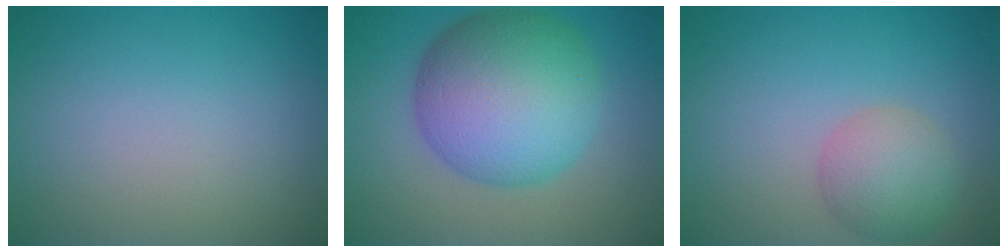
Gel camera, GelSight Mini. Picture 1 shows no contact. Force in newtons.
{"total": 11.5, "press": 11.5, "slide": 0.1}
{"total": 3.7, "press": 3.7, "slide": 0.3}